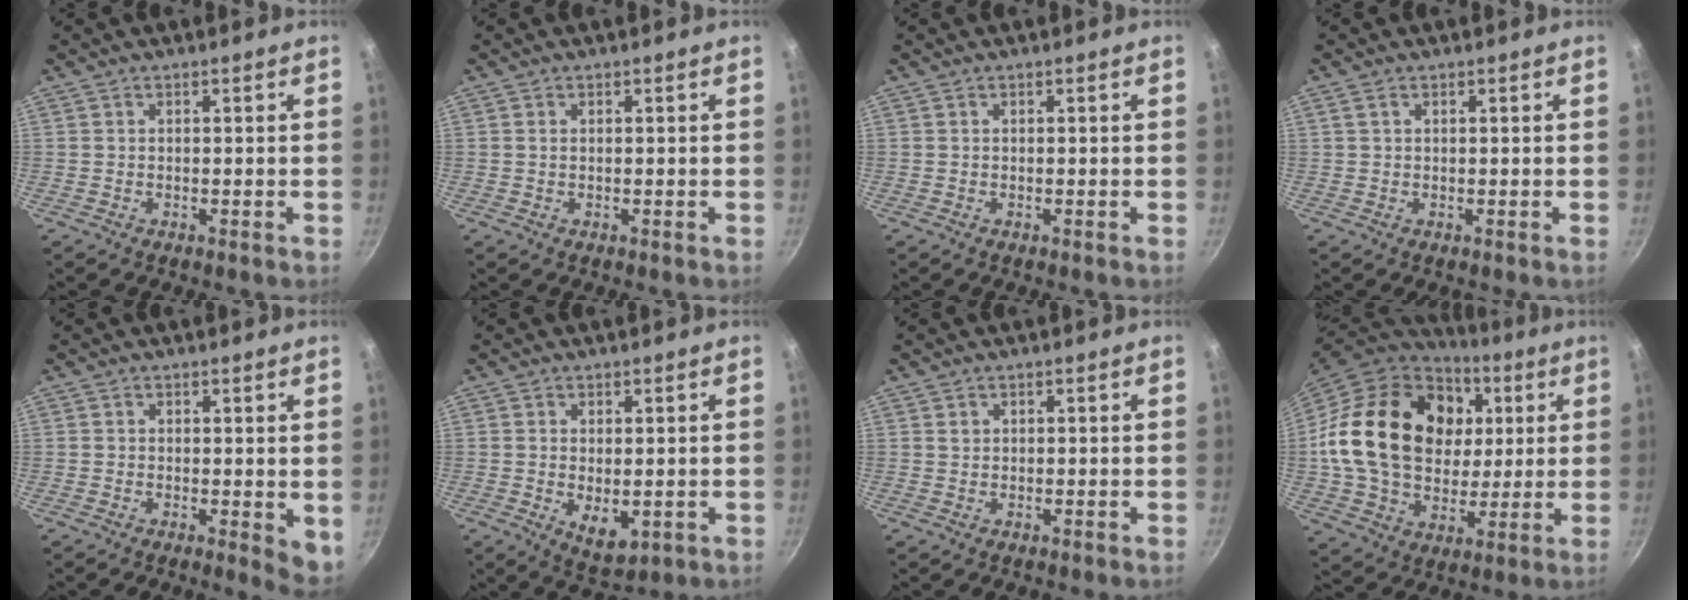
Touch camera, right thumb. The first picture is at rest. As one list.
[{"total": 0.6, "force": [0.2, 0.3, 0.4], "torque": [-0.009, 0.001, 0.002]}, {"total": 0.0}, {"total": 1.1, "force": [0.5, 0.7, 0.7], "torque": [-0.014, 0.002, 0.010]}, {"total": 4.3, "force": [-0.1, 2.1, 3.8], "torque": [-0.043, -0.010, -0.002]}, {"total": 5.7, "force": [-0.7, 3.1, 4.7], "torque": [-0.069, -0.016, 0.000]}, {"total": 0.9, "force": [0.4, 0.8, 0.3], "torque": [-0.001, 0.002, 0.006]}, {"total": 27.4, "force": [5.1, 20.3, 17.6], "torque": [-0.294, 0.011, 0.093]}]